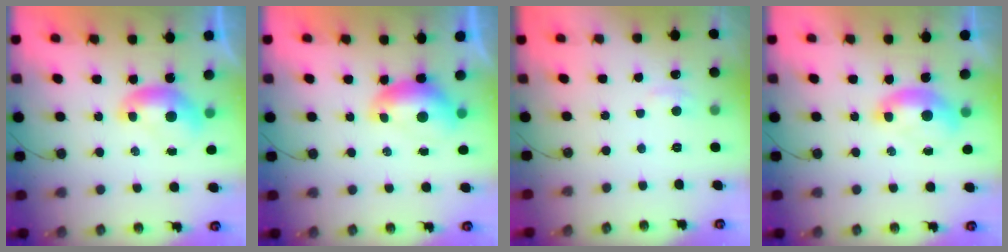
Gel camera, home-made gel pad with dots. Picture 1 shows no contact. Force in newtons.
{"total": 0.0}
{"total": 2.6, "press": 2.5, "slide": 0.5}
{"total": 1.6, "press": 1.5, "slide": 0.6}